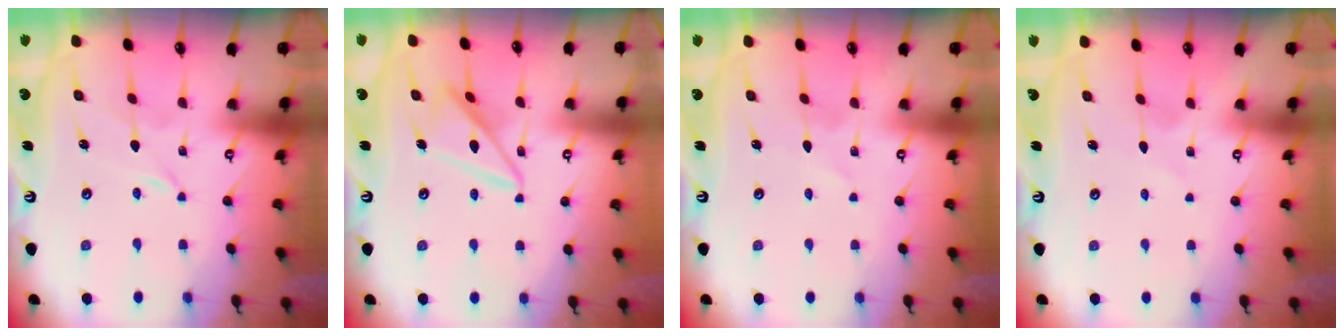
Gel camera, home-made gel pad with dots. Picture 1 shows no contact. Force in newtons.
{"total": 12.7, "press": 12.6, "slide": 1.2}
{"total": 1.2, "press": 1.1, "slide": 0.1}
{"total": 2.1, "press": 2.1, "slide": 0.1}